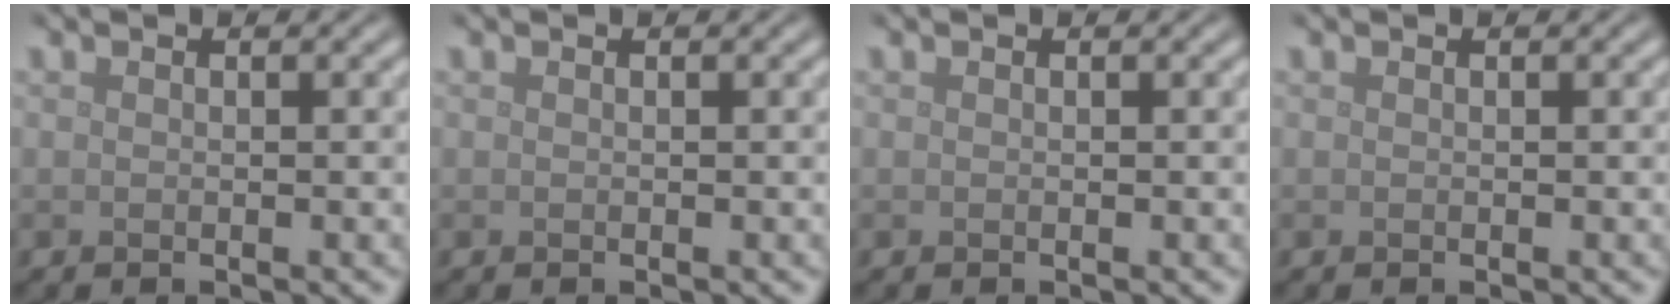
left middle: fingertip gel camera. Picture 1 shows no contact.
{"total": 0.0}
{"total": 0.0}
{"total": 0.0}